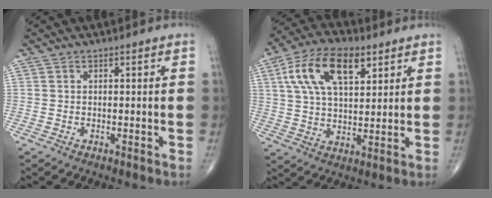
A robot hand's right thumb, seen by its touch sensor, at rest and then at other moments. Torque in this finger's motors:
{"motor_torque": [-0.15, 0.49, 0.64, 0.21, 0.21]}